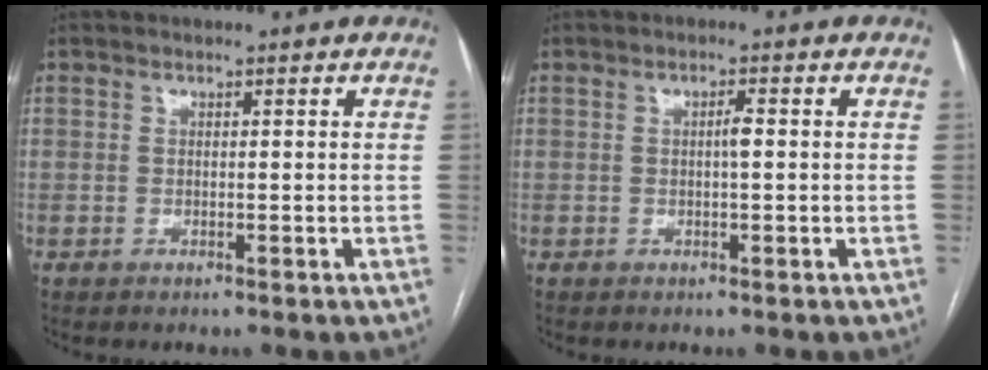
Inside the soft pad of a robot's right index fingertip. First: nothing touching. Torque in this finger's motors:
{"motor_torque": [0.54, 0.07, 0.00, 0.04]}